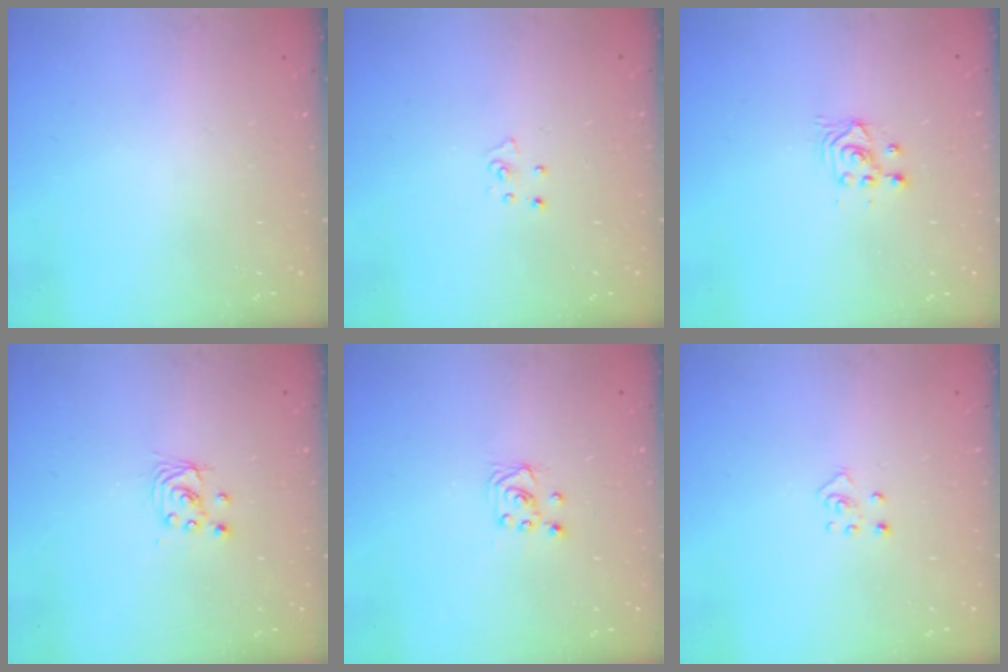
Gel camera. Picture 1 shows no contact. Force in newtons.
{"total": 3.7, "press": 3.7, "slide": 0.3}
{"total": 2.4, "press": 2.4, "slide": 0.2}
{"total": 2.8, "press": 2.8, "slide": 0.2}
{"total": 2.0, "press": 2.0, "slide": 0.2}
{"total": 3.7, "press": 3.7, "slide": 0.3}